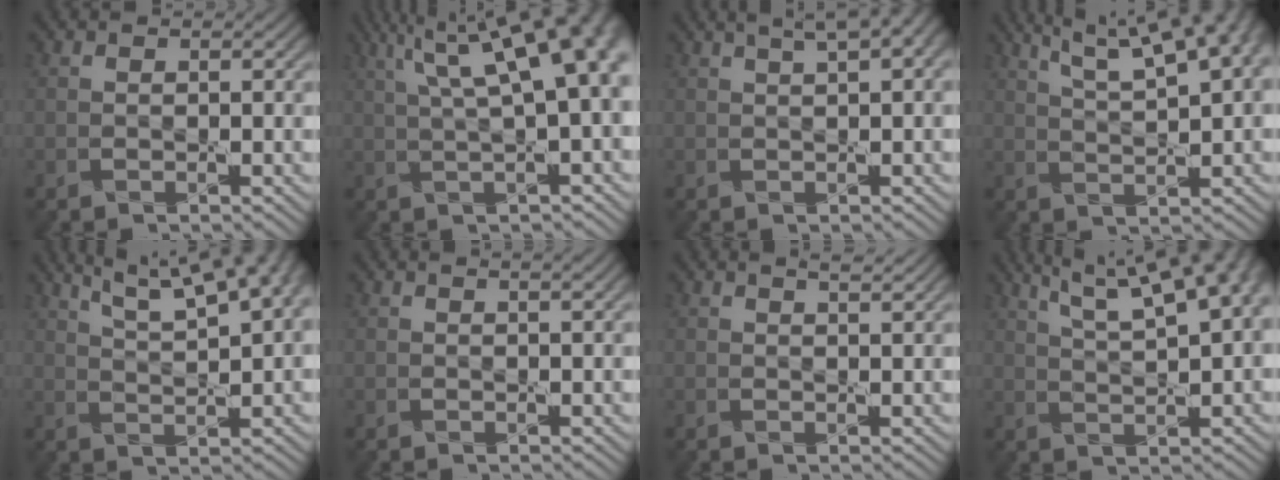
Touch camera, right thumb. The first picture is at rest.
{"total": 14.4, "force": [5.1, 4.8, 12.6], "torque": [-0.176, 0.051, 0.073]}
{"total": 6.5, "force": [3.1, 1.9, 5.3], "torque": [-0.064, 0.027, 0.026]}
{"total": 12.3, "force": [7.0, 3.4, 9.5], "torque": [-0.147, 0.035, 0.089]}
{"total": 11.3, "force": [6.9, 3.0, 8.5], "torque": [-0.128, 0.029, 0.087]}
{"total": 1.4, "force": [1.0, 0.3, 0.9], "torque": [-0.013, -0.003, 0.003]}
{"total": 1.9, "force": [1.6, 0.3, 1.1], "torque": [-0.016, -0.003, 0.019]}
{"total": 13.4, "force": [7.1, 4.0, 10.7], "torque": [-0.164, 0.037, 0.092]}